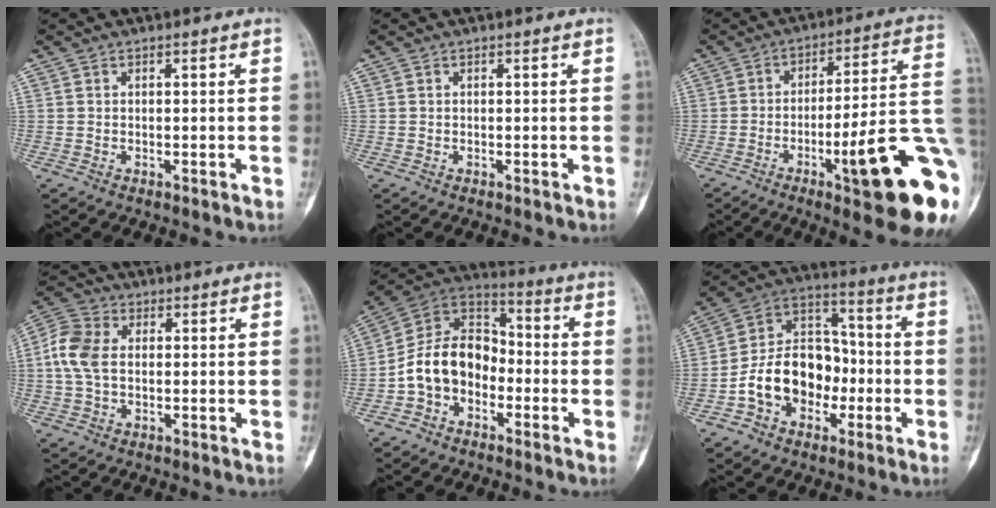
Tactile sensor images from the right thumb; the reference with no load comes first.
{"total": 0.0}
{"total": 23.0, "force": [-7.1, 3.7, 21.5], "torque": [-0.241, 0.023, -0.095]}
{"total": 8.0, "force": [0.4, 5.4, 5.9], "torque": [-0.131, 0.020, 0.001]}
{"total": 13.4, "force": [-3.8, 9.9, 8.2], "torque": [-0.125, 0.063, -0.081]}
{"total": 15.5, "force": [-4.0, 11.5, 9.6], "torque": [-0.123, 0.055, -0.072]}